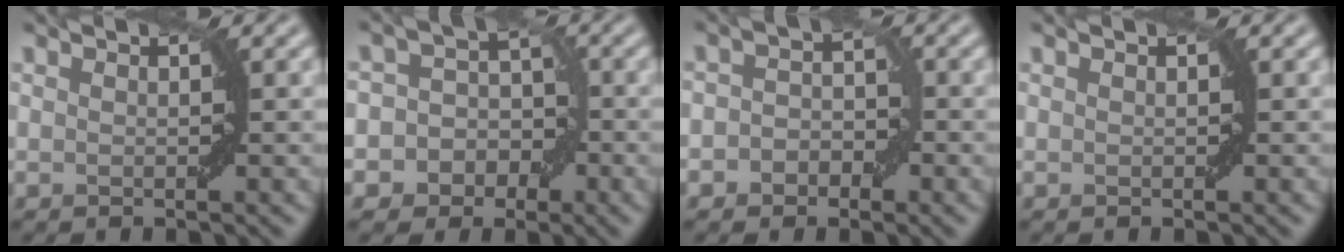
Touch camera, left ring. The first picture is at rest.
{"total": 6.0, "force": [-2.1, 5.4, 1.4], "torque": [-0.001, 0.022, -0.059]}
{"total": 2.4, "force": [-1.0, 1.9, 1.1], "torque": [-0.001, 0.005, -0.027]}
{"total": 0.0}